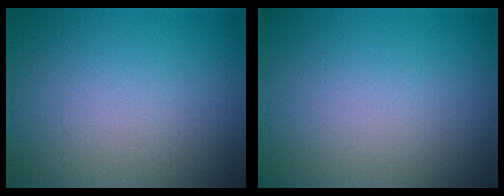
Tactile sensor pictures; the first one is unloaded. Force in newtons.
{"total": 0.0}